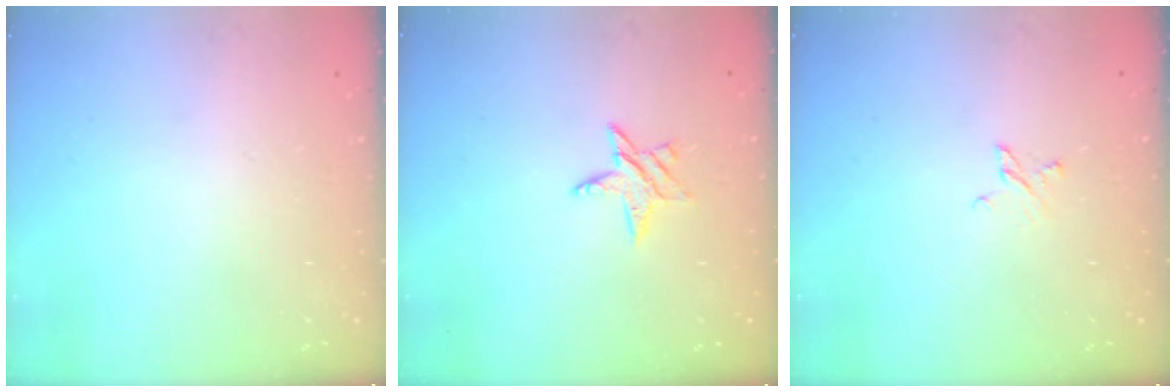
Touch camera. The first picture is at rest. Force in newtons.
{"total": 5.3, "press": 5.2, "slide": 0.6}
{"total": 2.7, "press": 2.7, "slide": 0.4}